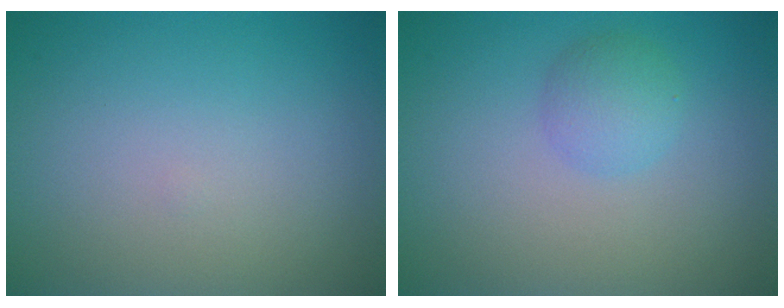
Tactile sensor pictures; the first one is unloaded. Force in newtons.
{"total": 2.1, "press": 2.1, "slide": 0.0}